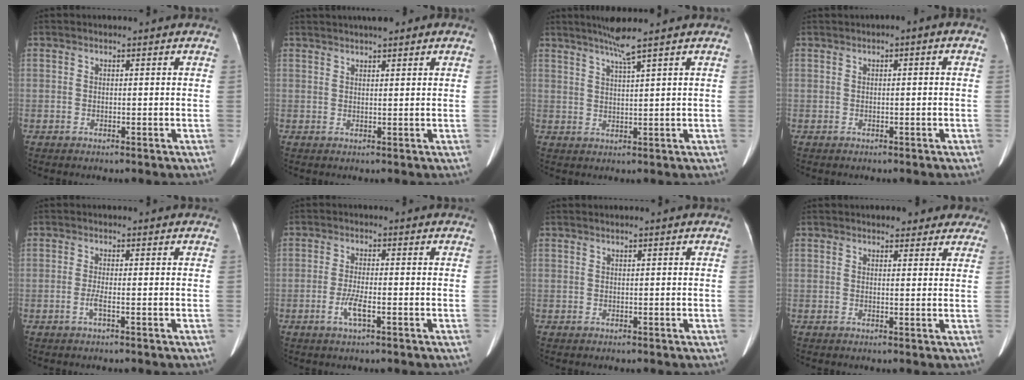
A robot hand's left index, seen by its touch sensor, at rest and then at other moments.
{"total": 4.5, "force": [3.4, 1.0, 2.6], "torque": [-0.037, 0.029, 0.052]}
{"total": 3.7, "force": [2.7, -1.3, 2.1], "torque": [-0.042, -0.004, 0.055]}
{"total": 1.0, "force": [-0.2, 0.7, 0.7], "torque": [-0.007, 0.008, -0.005]}
{"total": 1.3, "force": [-0.6, -0.2, 1.2], "torque": [-0.027, -0.001, -0.011]}
{"total": 3.2, "force": [-1.3, 0.4, 2.9], "torque": [-0.063, -0.003, -0.026]}
{"total": 0.0}
{"total": 5.7, "force": [4.8, 2.5, 2.0], "torque": [0.001, 0.005, 0.048]}